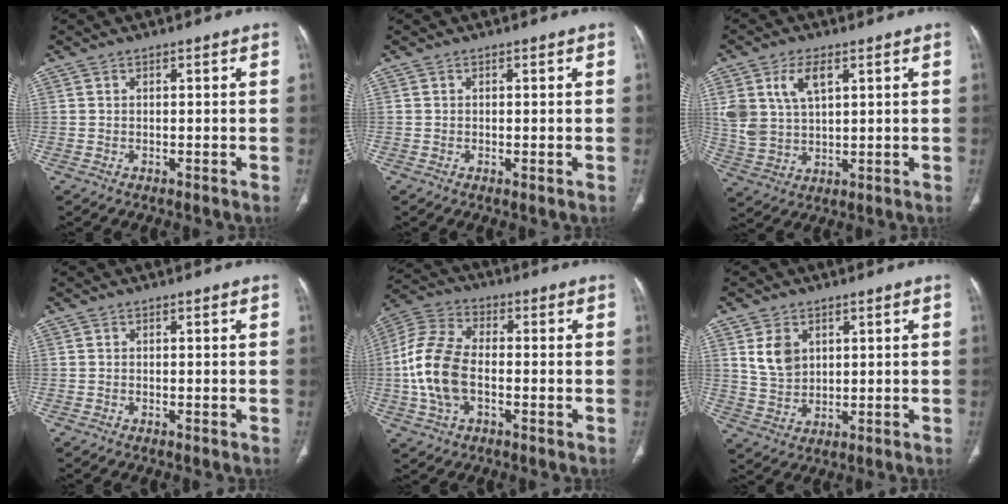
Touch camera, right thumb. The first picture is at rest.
{"total": 0.5, "force": [-0.1, 0.2, 0.5], "torque": [-0.013, -0.003, -0.002]}
{"total": 9.5, "force": [3.9, 5.3, 6.9], "torque": [-0.136, -0.010, 0.084]}
{"total": 0.0}
{"total": 13.2, "force": [-1.6, 7.8, 10.6], "torque": [-0.228, 0.025, -0.034]}
{"total": 6.2, "force": [2.4, 4.5, 3.6], "torque": [-0.050, -0.014, 0.054]}